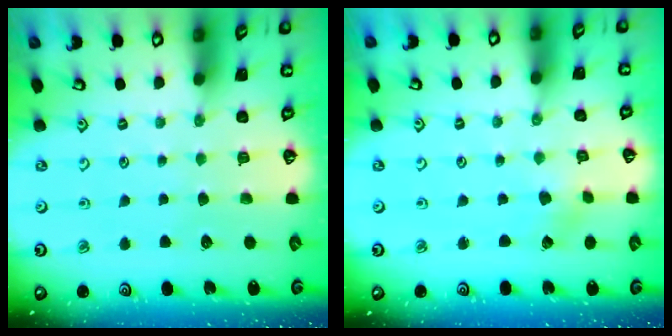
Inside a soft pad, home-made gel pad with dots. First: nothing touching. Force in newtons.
{"total": 1.5, "press": 1.4, "slide": 0.2}